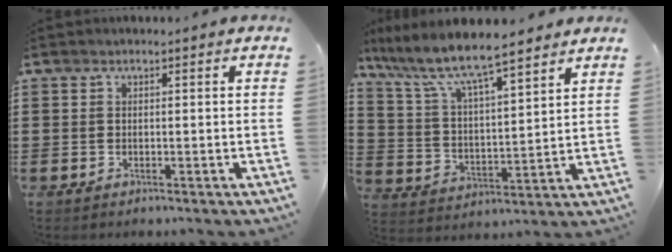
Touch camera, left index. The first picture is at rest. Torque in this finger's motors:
{"motor_torque": [2.13, -0.01, 1.05, 0.21]}